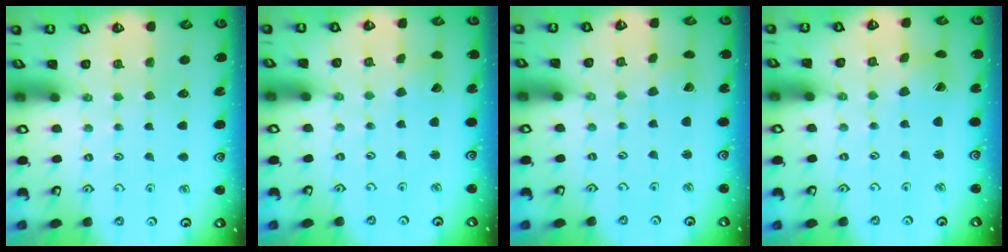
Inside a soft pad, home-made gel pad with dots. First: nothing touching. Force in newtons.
{"total": 3.6, "press": 3.6, "slide": 0.2}
{"total": 2.4, "press": 2.4, "slide": 0.2}
{"total": 3.0, "press": 3.0, "slide": 0.2}